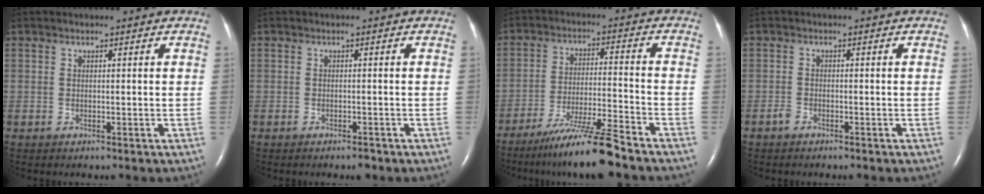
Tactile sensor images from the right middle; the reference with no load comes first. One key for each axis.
{"total": 1.2, "fx": -1.0, "fy": 0.3, "fz": 0.7, "tx": -0.013, "ty": -0.001, "tz": -0.011}
{"total": 10.2, "fx": -8.3, "fy": -1.4, "fz": 5.8, "tx": -0.097, "ty": -0.027, "tz": -0.149}
{"total": 1.4, "fx": -1.1, "fy": 0.4, "fz": 0.7, "tx": -0.019, "ty": -0.001, "tz": -0.019}